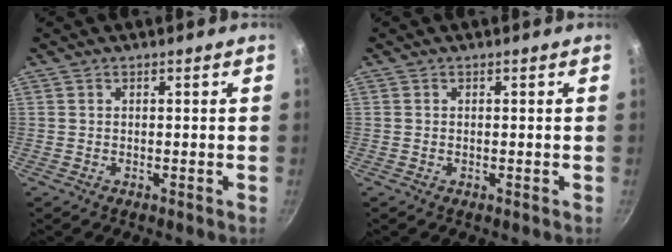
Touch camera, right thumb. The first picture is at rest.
{"total": 0.0}